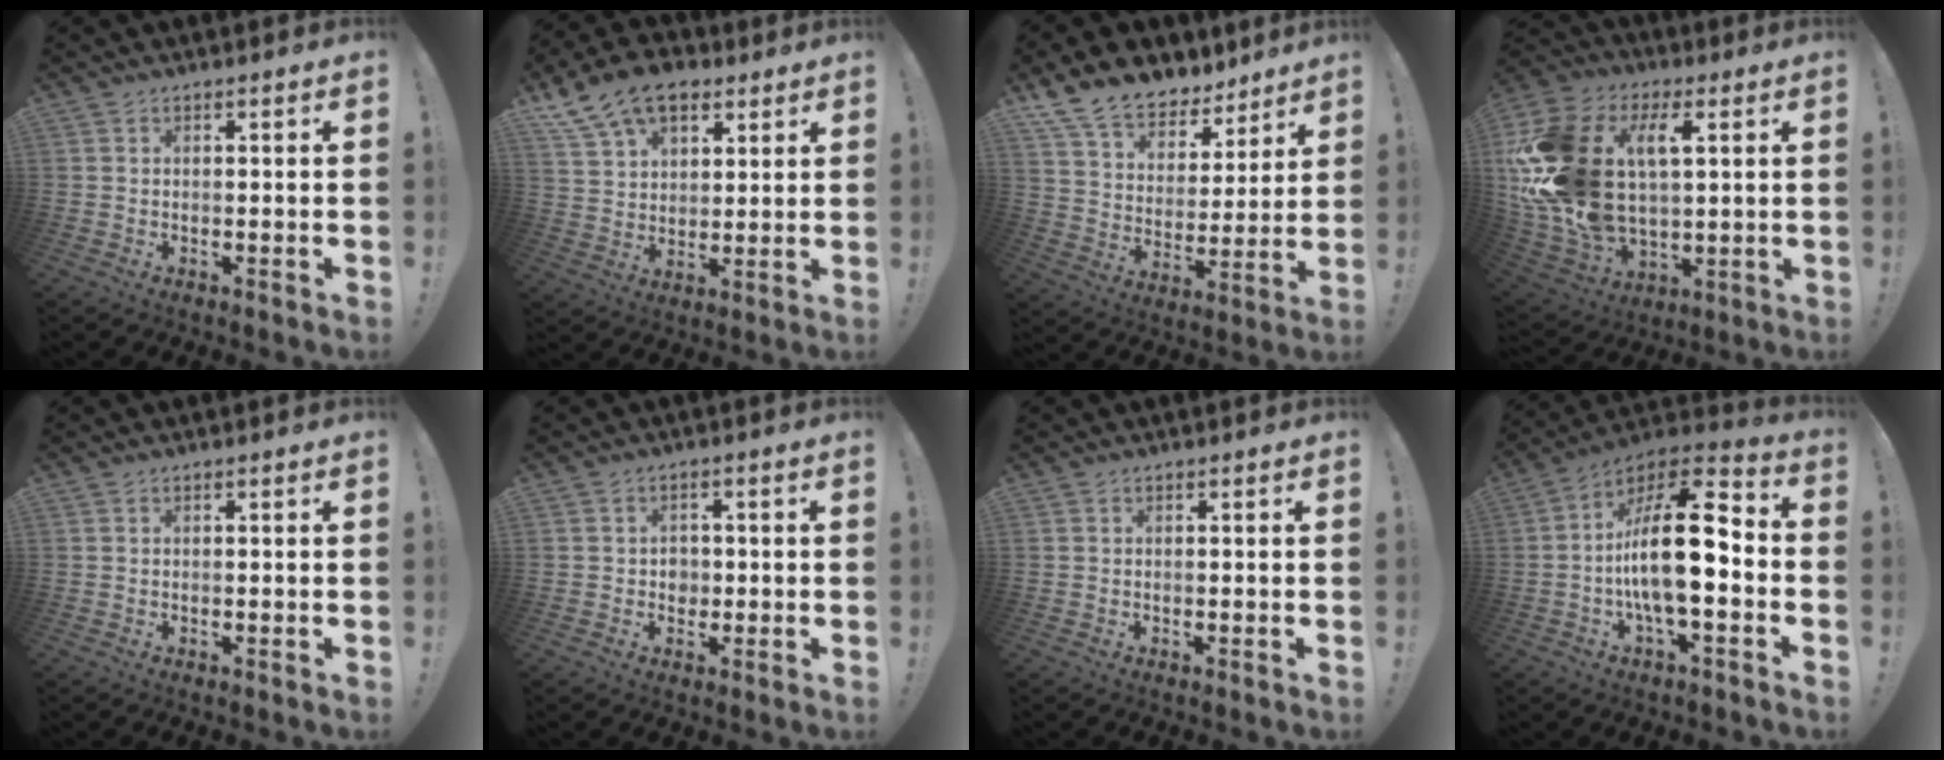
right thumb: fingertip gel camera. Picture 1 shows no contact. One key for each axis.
{"total": 14.5, "fx": 8.7, "fy": 9.2, "fz": 7.1, "tx": -0.122, "ty": -0.043, "tz": 0.166}
{"total": 13.6, "fx": 10.7, "fy": 7.3, "fz": 4.2, "tx": -0.078, "ty": -0.079, "tz": 0.200}
{"total": 25.8, "fx": 5.6, "fy": 16.5, "fz": 19.0, "tx": -0.385, "ty": -0.015, "tz": 0.106}
{"total": 0.0}
{"total": 3.3, "fx": -0.2, "fy": 3.1, "fz": 1.3, "tx": -0.014, "ty": -0.002, "tz": -0.007}
{"total": 0.0}
{"total": 21.0, "fx": -2.8, "fy": 7.8, "fz": 19.3, "tx": -0.344, "ty": 0.020, "tz": -0.047}